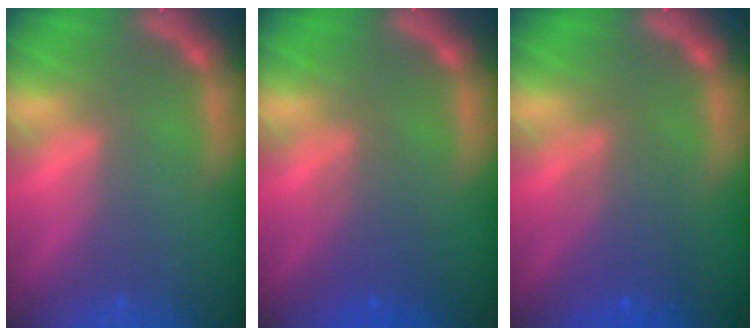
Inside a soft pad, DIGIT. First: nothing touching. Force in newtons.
{"total": 3.1}
{"total": 4.1}